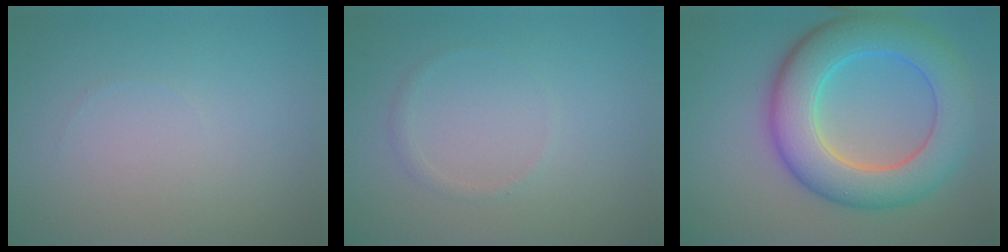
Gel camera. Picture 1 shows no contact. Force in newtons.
{"total": 0.7, "press": 0.7, "slide": 0.0}
{"total": 9.1, "press": 9.1, "slide": 0.3}